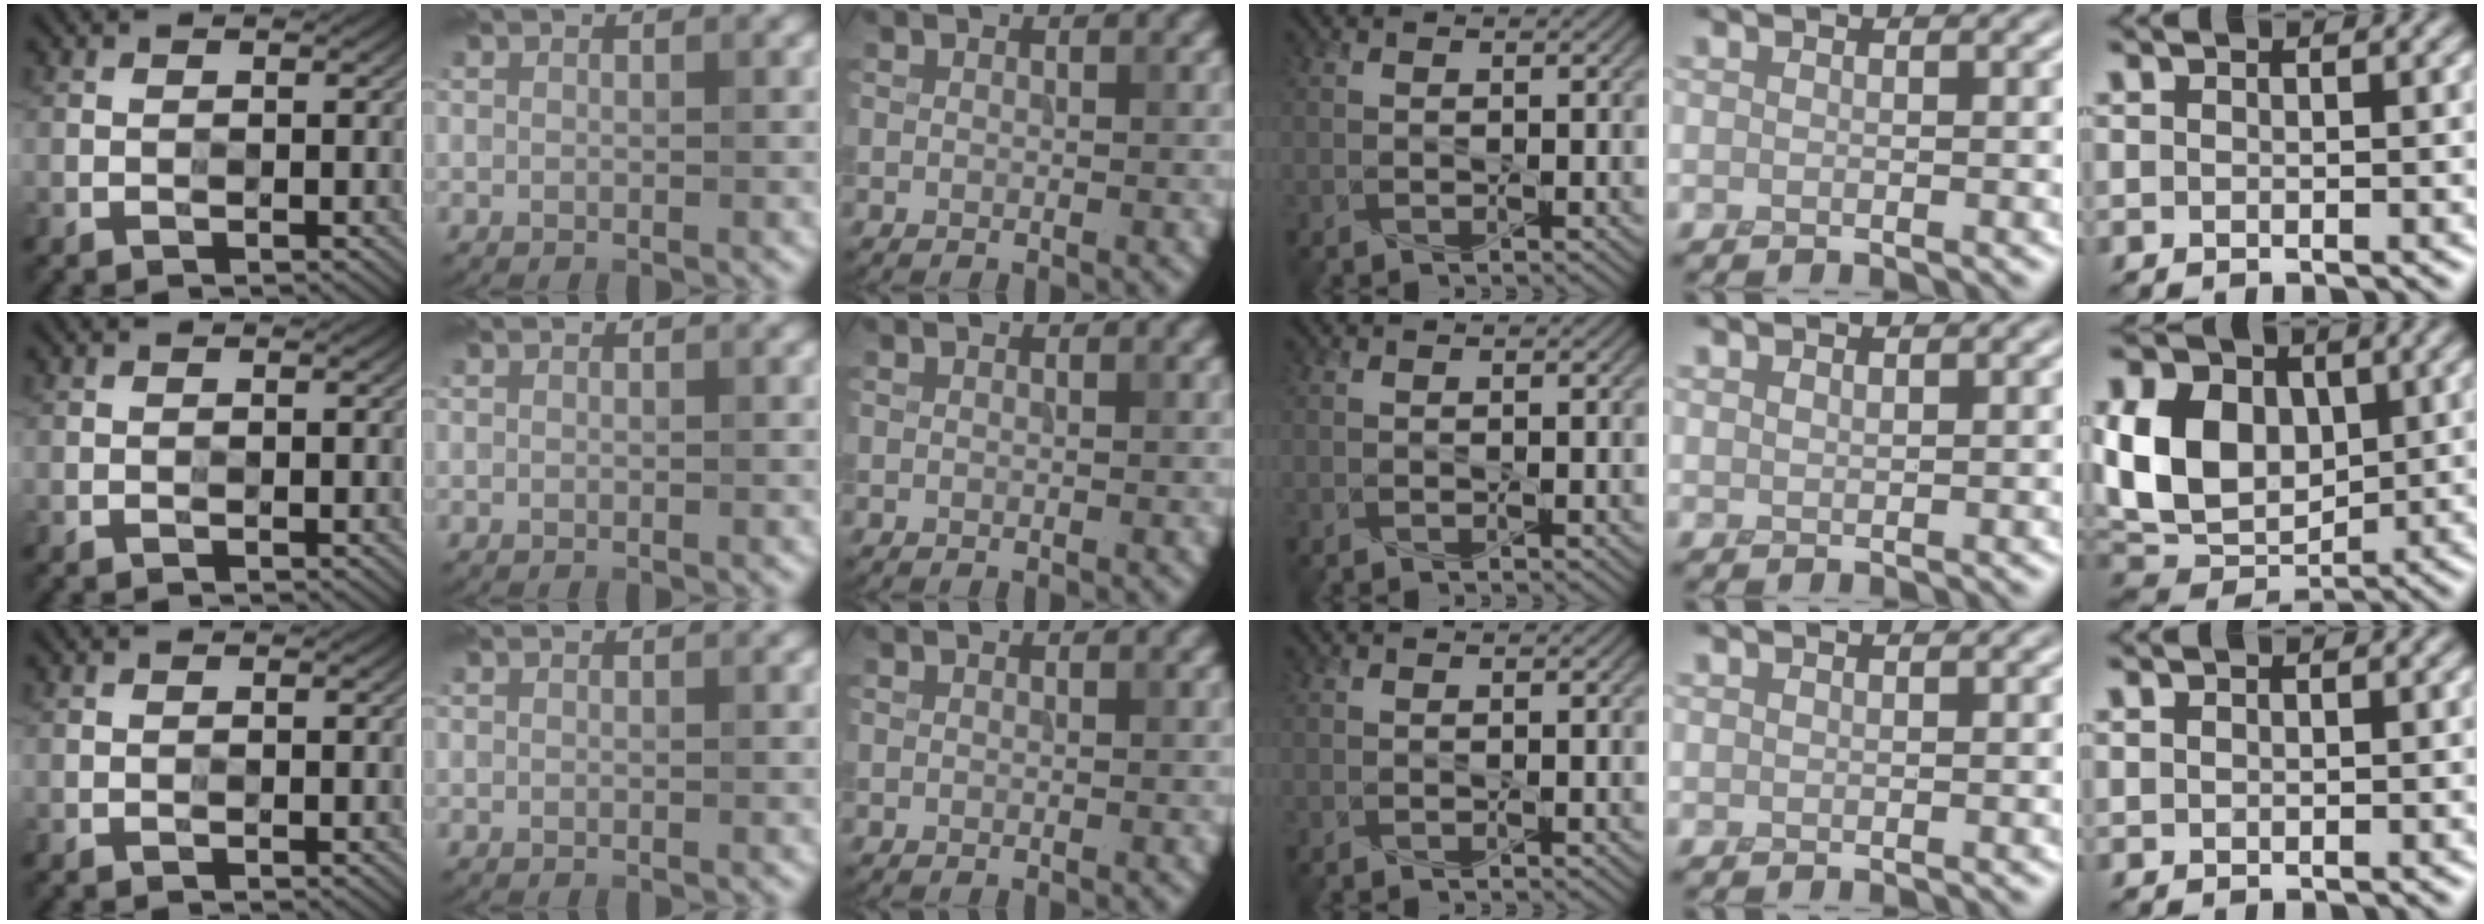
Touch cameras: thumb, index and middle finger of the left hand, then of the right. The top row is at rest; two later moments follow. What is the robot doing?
{"motion": "press", "object": "gel pad"}